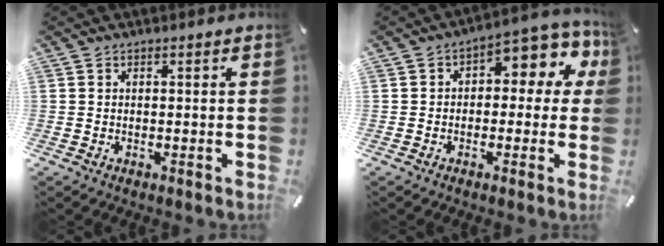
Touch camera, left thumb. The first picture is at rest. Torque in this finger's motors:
{"motor_torque": [0.35, 0.35, 0.43, 0.31, 0.05]}